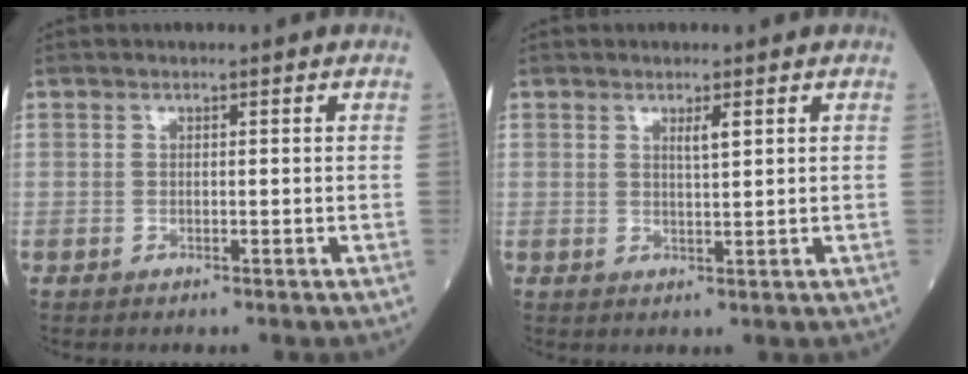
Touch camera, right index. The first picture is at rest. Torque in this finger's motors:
{"motor_torque": [-0.02, 0.02, 0.00, 0.01]}